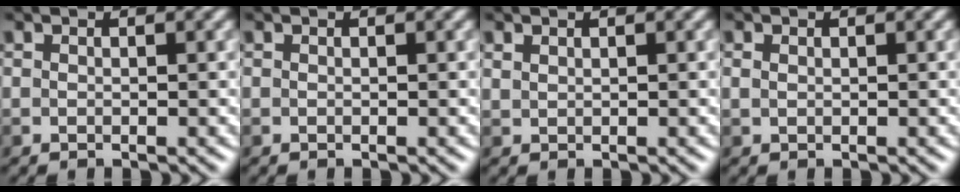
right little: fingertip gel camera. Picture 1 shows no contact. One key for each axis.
{"total": 0.0}
{"total": 0.6, "fx": 0.5, "fy": 0.3, "fz": 0.2, "tx": -0.009, "ty": 0.001, "tz": 0.015}
{"total": 0.6, "fx": 0.2, "fy": 0.5, "fz": 0.4, "tx": -0.009, "ty": 0.001, "tz": 0.006}